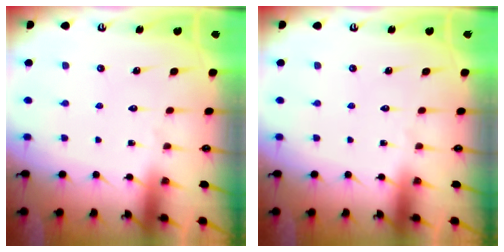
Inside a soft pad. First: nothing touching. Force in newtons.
{"total": 0.0}